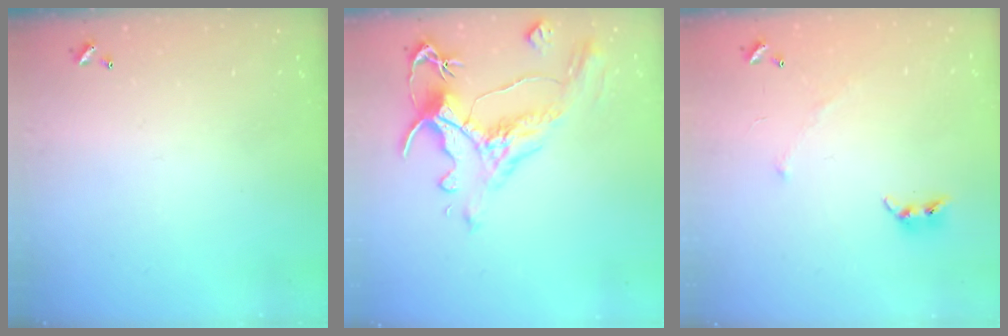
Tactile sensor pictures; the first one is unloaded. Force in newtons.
{"total": 1.6, "press": 0.7, "slide": 1.4}
{"total": 4.2, "press": 4.2, "slide": 0.9}